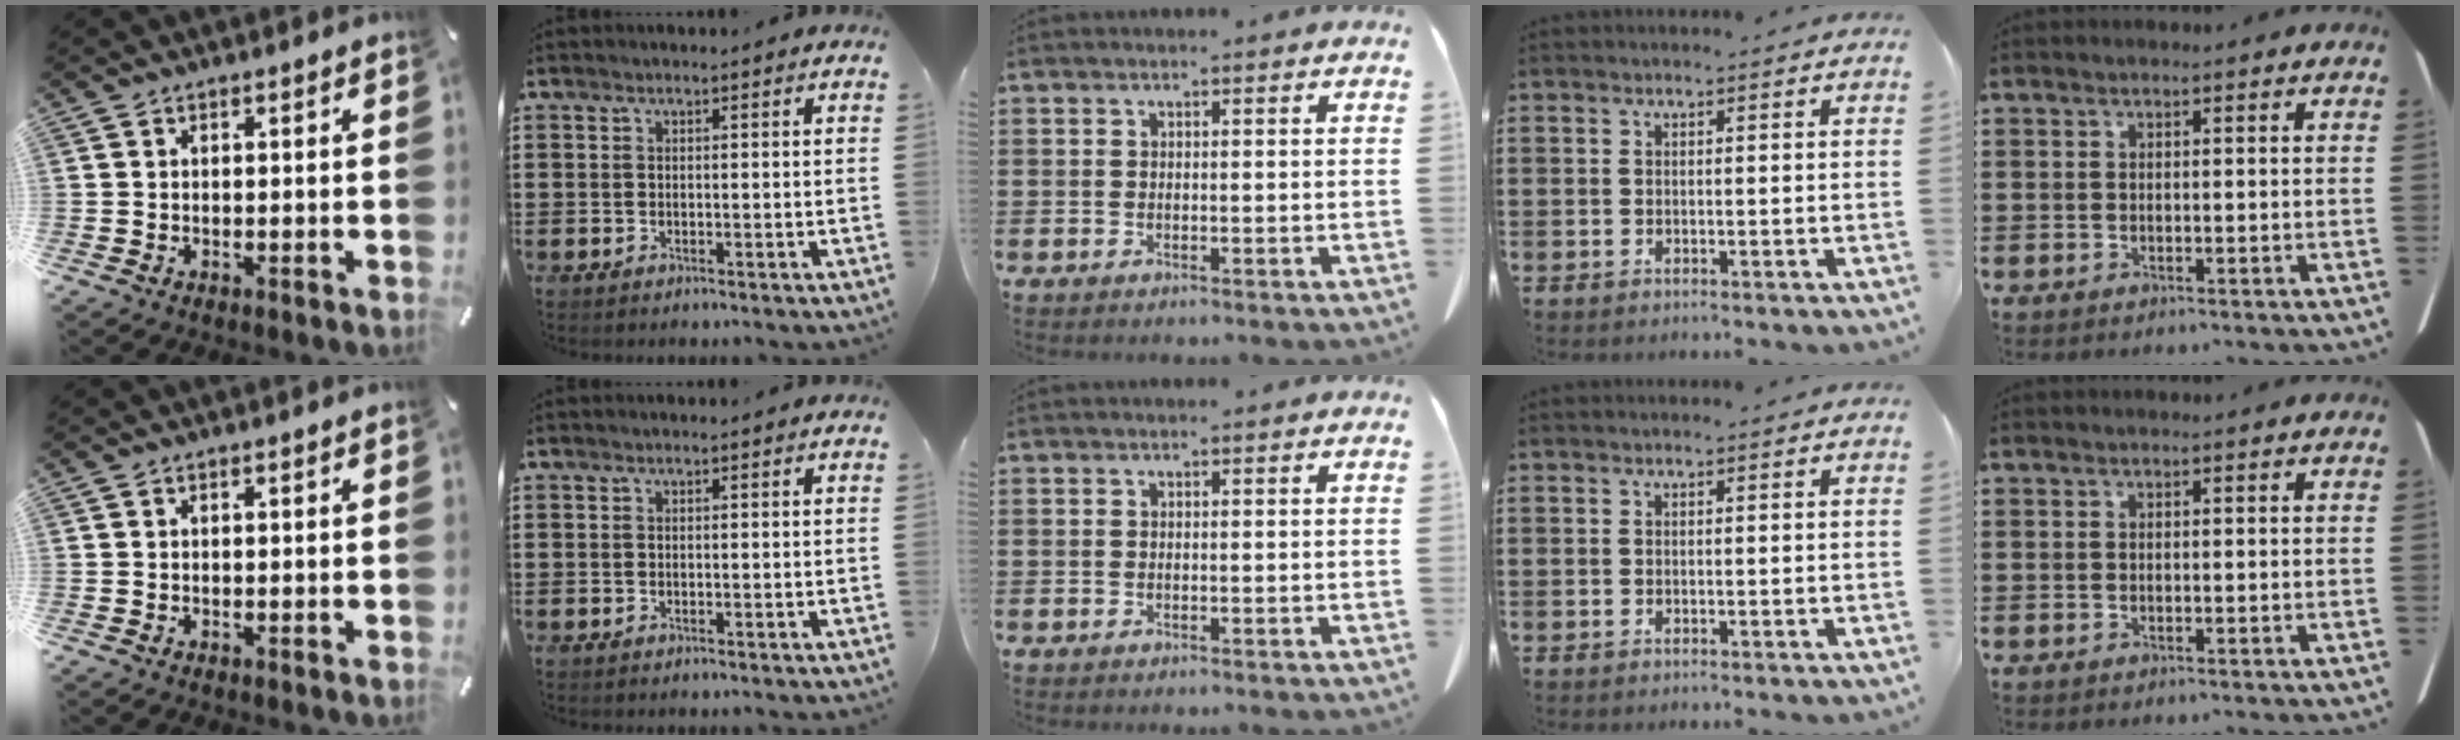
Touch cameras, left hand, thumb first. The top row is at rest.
{}